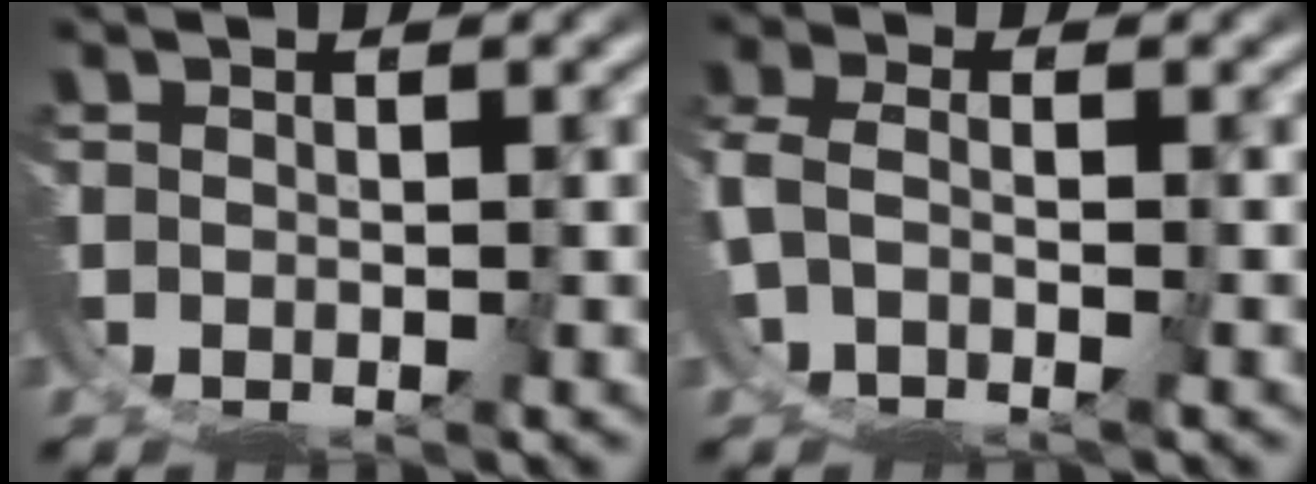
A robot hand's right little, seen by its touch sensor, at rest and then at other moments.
{"total": 4.5, "force": [-1.4, 3.5, 2.3], "torque": [-0.066, -0.025, -0.014]}